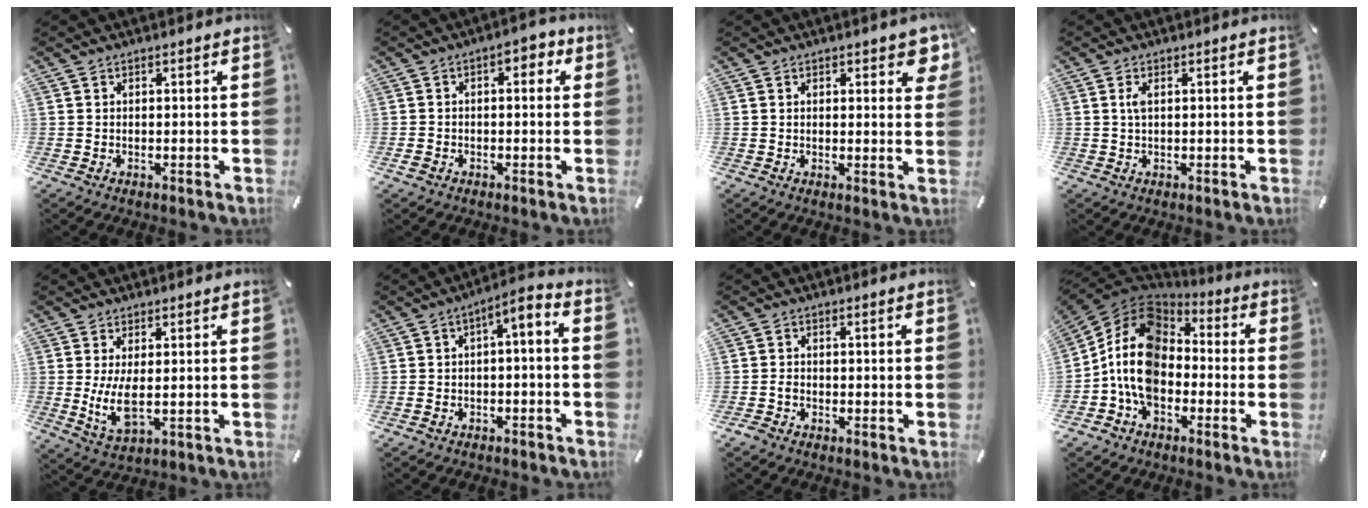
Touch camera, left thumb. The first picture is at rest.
{"total": 3.7, "force": [-0.6, 2.8, 2.3], "torque": [-0.030, 0.008, -0.017]}
{"total": 3.8, "force": [2.2, 2.0, 2.4], "torque": [-0.022, -0.007, 0.032]}
{"total": 1.9, "force": [0.4, 0.6, 1.7], "torque": [-0.035, 0.003, 0.006]}
{"total": 7.4, "force": [0.4, 2.8, 6.8], "torque": [-0.145, -0.018, 0.004]}
{"total": 4.7, "force": [-2.7, 2.1, 3.2], "torque": [-0.056, 0.012, -0.054]}
{"total": 1.9, "force": [-1.2, 1.2, 0.6], "torque": [-0.012, 0.006, -0.024]}
{"total": 13.7, "force": [-3.2, 10.4, 8.3], "torque": [-0.198, 0.018, -0.068]}